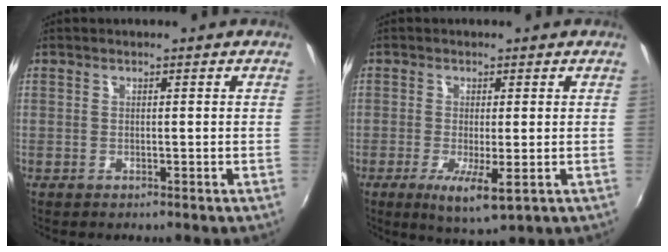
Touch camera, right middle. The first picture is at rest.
{"total": 6.0, "force": [-2.0, 1.3, 5.5], "torque": [-0.109, -0.023, -0.031]}